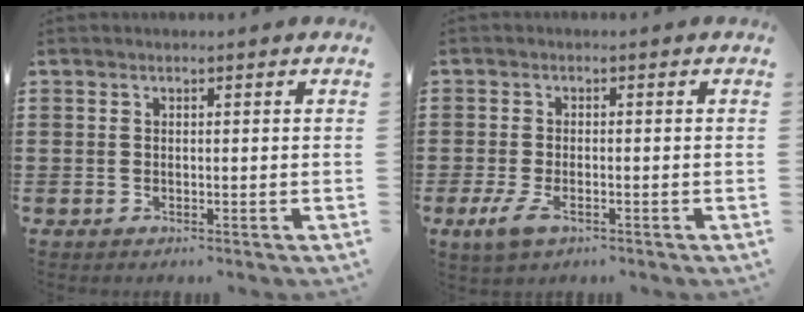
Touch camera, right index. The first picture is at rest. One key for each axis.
{"total": 3.1, "fx": -1.4, "fy": 1.3, "fz": 2.5, "tx": -0.063, "ty": -0.006, "tz": -0.032}